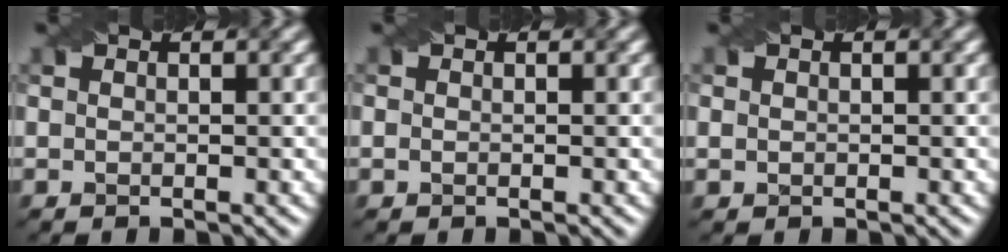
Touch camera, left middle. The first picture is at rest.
{"total": 1.0, "force": [-0.5, -0.5, -0.7], "torque": [-0.002, -0.010, 0.012]}
{"total": 1.3, "force": [-0.7, -0.6, -1.0], "torque": [-0.004, -0.003, 0.016]}